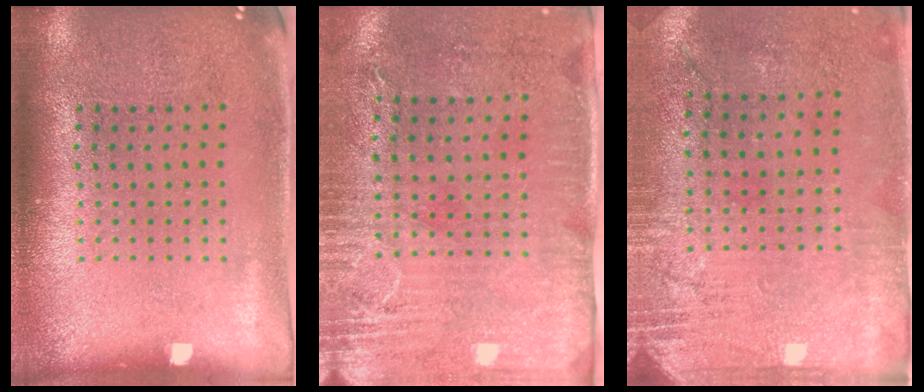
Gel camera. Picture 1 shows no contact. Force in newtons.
{"total": 2.9, "press": 2.4, "slide": 1.6}
{"total": 2.7, "press": 2.3, "slide": 1.4}